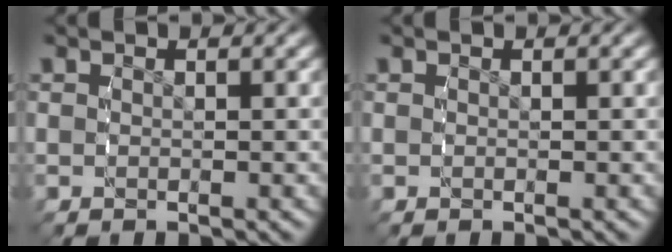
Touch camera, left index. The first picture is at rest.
{"total": 0.0}